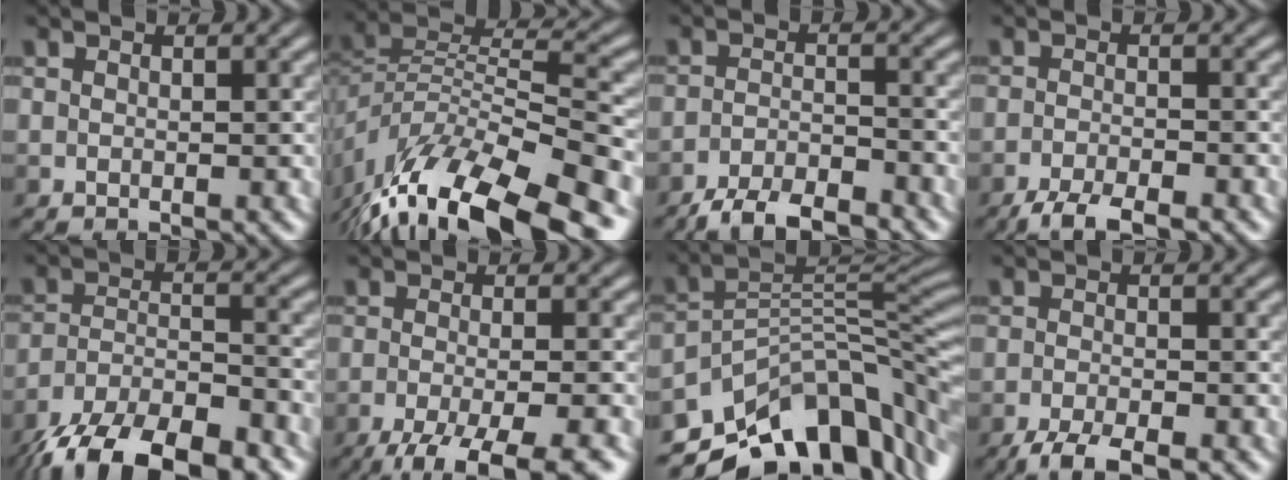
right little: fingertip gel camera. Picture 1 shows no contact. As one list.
[{"total": 12.5, "force": [-9.5, 3.8, 7.1], "torque": [-0.143, 0.012, -0.170]}, {"total": 4.9, "force": [-4.6, 0.4, 1.6], "torque": [-0.036, 0.001, -0.089]}, {"total": 4.2, "force": [-3.5, 0.5, 2.2], "torque": [-0.050, -0.001, -0.070]}, {"total": 9.8, "force": [-8.2, 2.5, 4.7], "torque": [-0.087, -0.006, -0.156]}, {"total": 7.9, "force": [-4.8, 1.8, 6.1], "torque": [-0.098, -0.012, -0.075]}, {"total": 12.3, "force": [-8.8, 5.4, 6.7], "torque": [-0.112, 0.013, -0.148]}, {"total": 4.4, "force": [-3.3, 0.9, 2.8], "torque": [-0.063, -0.003, -0.066]}]